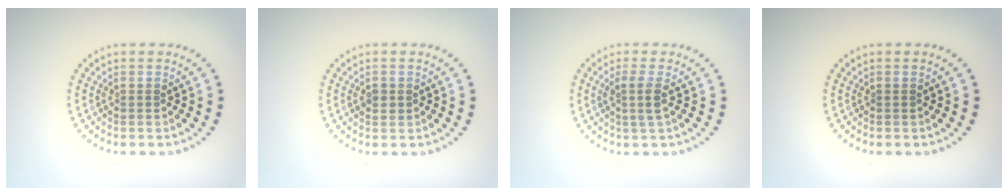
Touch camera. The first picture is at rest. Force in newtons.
{"total": 1.1, "press": 1.1, "slide": 0.2}
{"total": 1.8, "press": 1.5, "slide": 1.0}
{"total": 0.0}